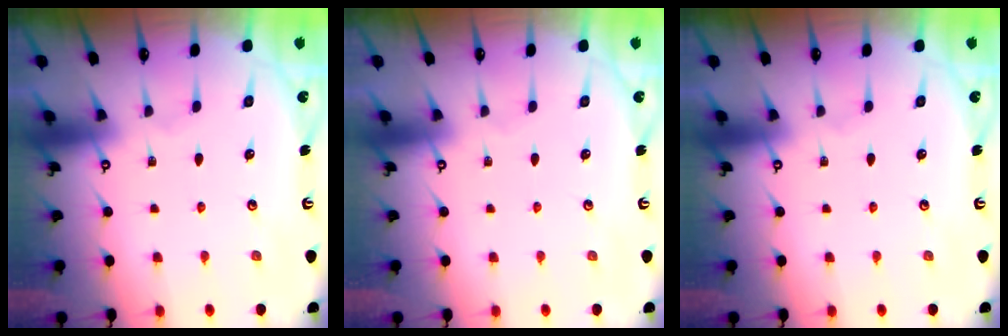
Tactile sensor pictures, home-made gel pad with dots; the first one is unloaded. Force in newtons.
{"total": 0.0}
{"total": 0.0}